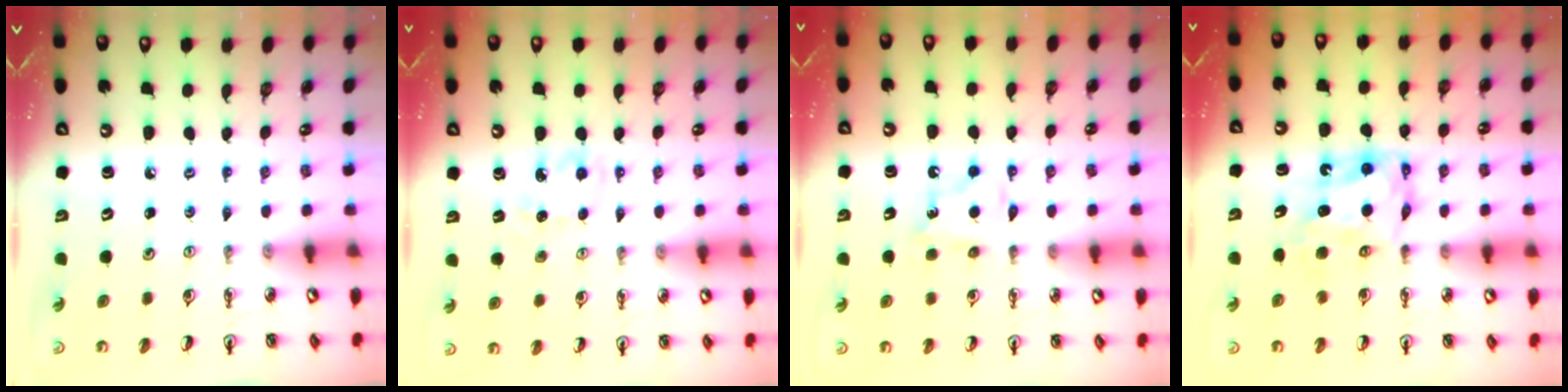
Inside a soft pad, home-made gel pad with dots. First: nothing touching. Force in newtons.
{"total": 4.1, "press": 4.0, "slide": 0.6}
{"total": 6.6, "press": 6.5, "slide": 1.4}
{"total": 6.6, "press": 6.6, "slide": 0.4}